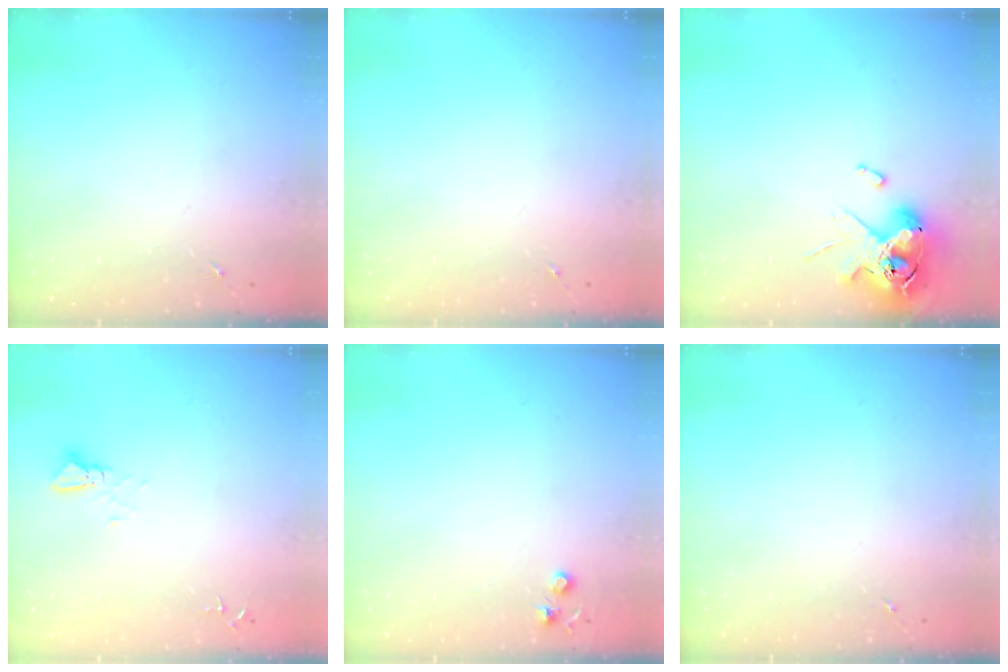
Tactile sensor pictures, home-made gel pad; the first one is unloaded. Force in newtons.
{"total": 0.0}
{"total": 12.1, "press": 11.9, "slide": 1.9}
{"total": 2.4, "press": 2.4, "slide": 0.1}
{"total": 4.2, "press": 4.1, "slide": 0.7}
{"total": 0.0}